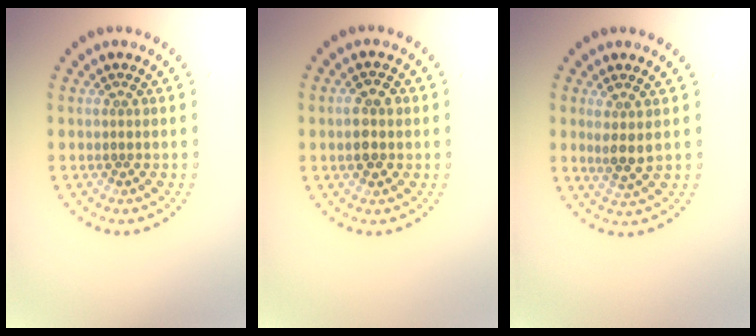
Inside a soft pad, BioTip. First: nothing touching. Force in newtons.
{"total": 3.3, "press": 3.3, "slide": 0.2}
{"total": 2.0, "press": 1.7, "slide": 1.1}